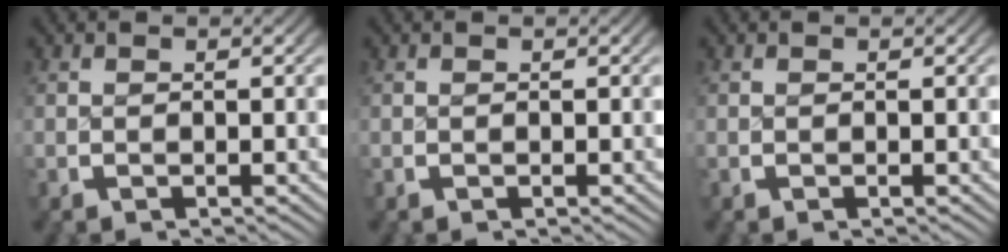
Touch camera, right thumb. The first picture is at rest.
{"total": 0.0}
{"total": 0.0}